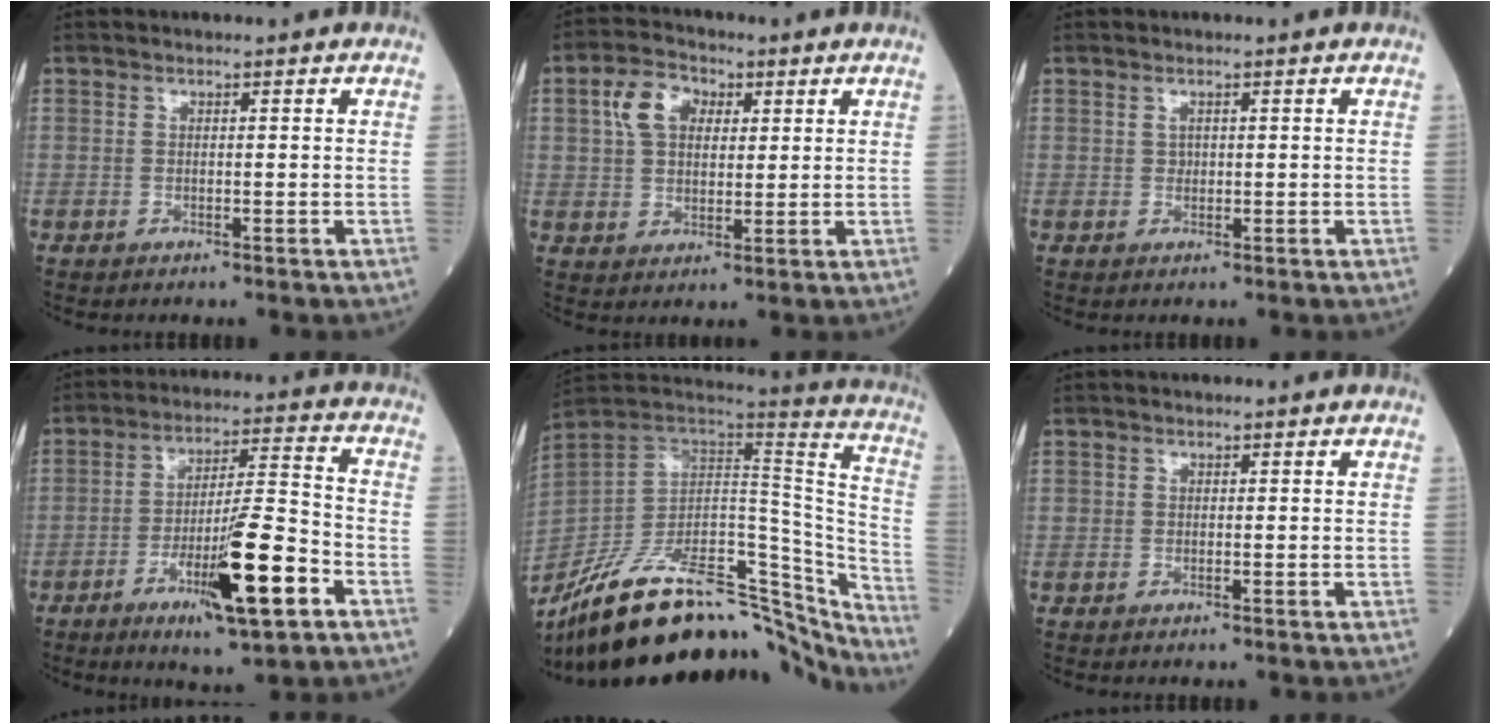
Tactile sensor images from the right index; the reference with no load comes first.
{"total": 6.9, "force": [2.4, 4.6, 4.6], "torque": [-0.096, 0.020, 0.045]}
{"total": 0.8, "force": [0.5, 0.4, 0.5], "torque": [-0.005, -0.003, 0.009]}
{"total": 13.9, "force": [-6.0, 1.1, 12.5], "torque": [-0.212, -0.011, -0.096]}
{"total": 32.4, "force": [-25.4, 11.2, 16.6], "torque": [-0.220, 0.010, -0.362]}
{"total": 0.0}